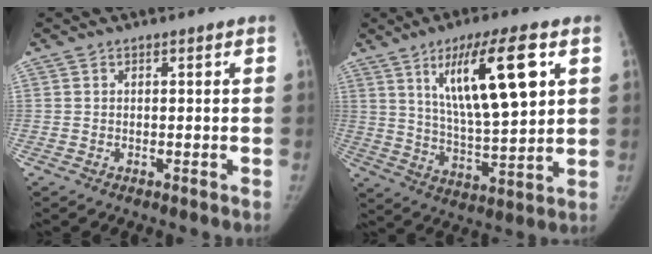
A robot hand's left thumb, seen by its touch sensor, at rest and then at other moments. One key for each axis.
{"total": 17.5, "fx": 6.7, "fy": 4.5, "fz": 15.6, "tx": -0.250, "ty": -0.027, "tz": 0.120}